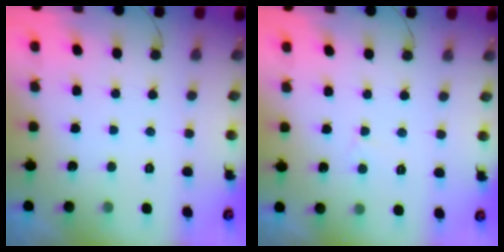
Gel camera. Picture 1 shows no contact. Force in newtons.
{"total": 2.3, "press": 2.3, "slide": 0.2}